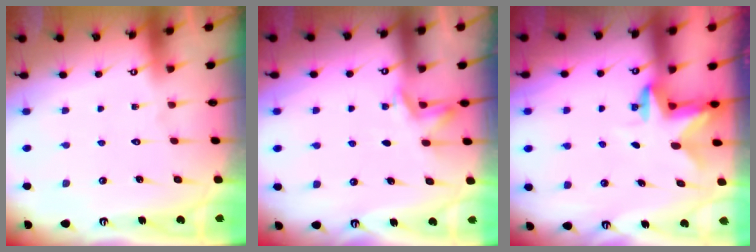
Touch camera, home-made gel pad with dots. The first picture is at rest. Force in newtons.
{"total": 4.1, "press": 3.8, "slide": 1.5}
{"total": 2.7, "press": 2.7, "slide": 0.5}